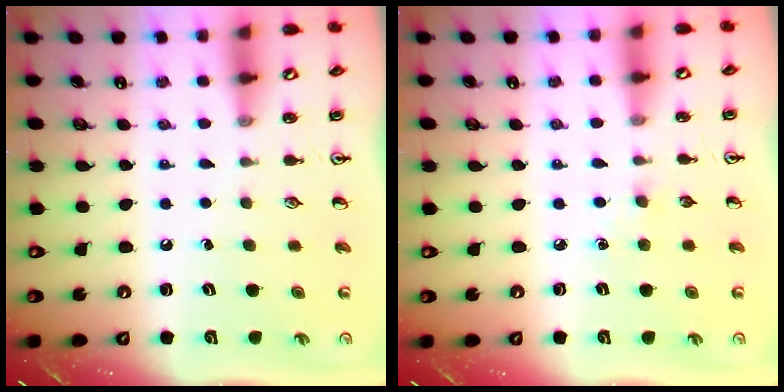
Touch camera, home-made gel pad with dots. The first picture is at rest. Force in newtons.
{"total": 2.9, "press": 2.9, "slide": 0.4}